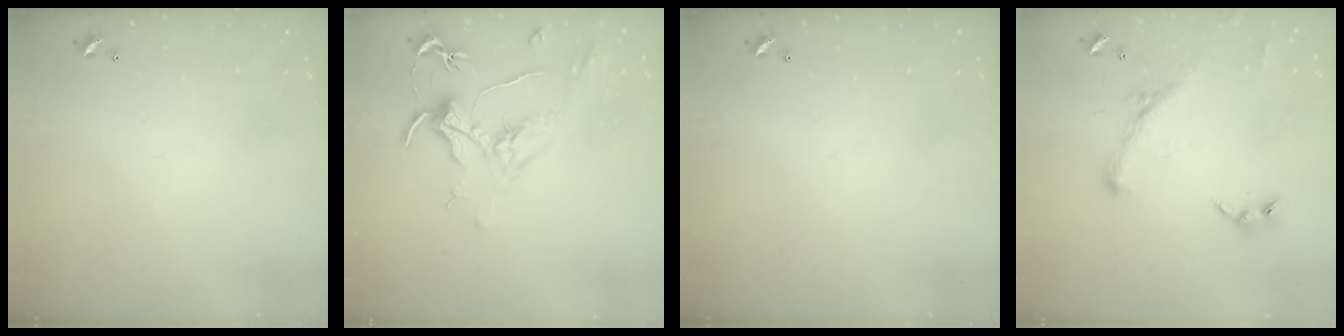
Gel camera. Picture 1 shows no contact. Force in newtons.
{"total": 1.9, "press": 1.7, "slide": 0.9}
{"total": 0.0}
{"total": 1.5, "press": 1.4, "slide": 0.3}